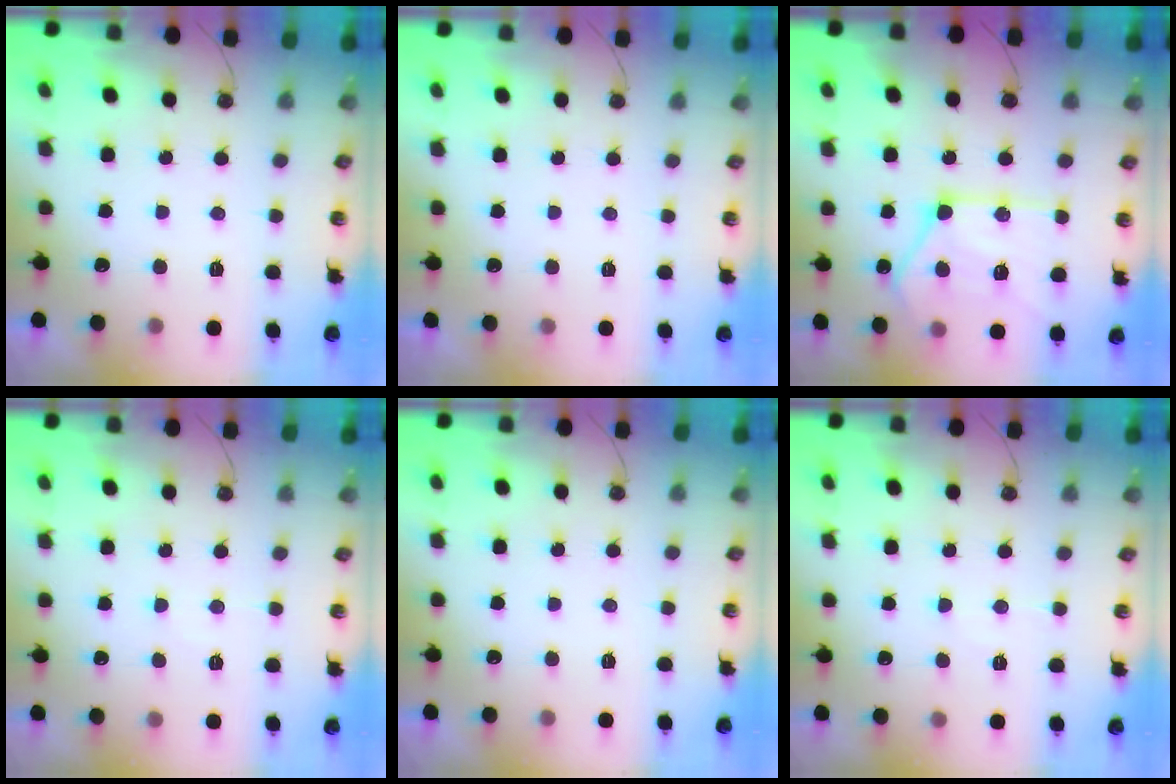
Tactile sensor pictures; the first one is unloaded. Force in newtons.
{"total": 0.0}
{"total": 18.3, "press": 18.2, "slide": 1.8}
{"total": 5.1, "press": 5.1, "slide": 0.7}
{"total": 0.0}
{"total": 5.6, "press": 5.6, "slide": 0.7}